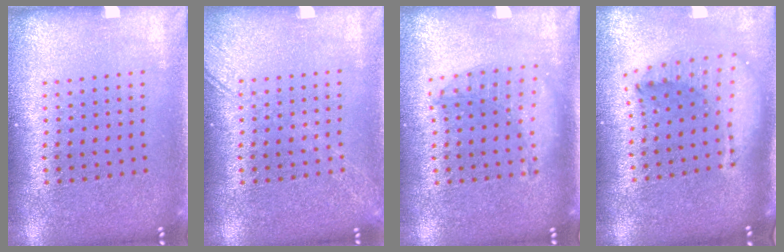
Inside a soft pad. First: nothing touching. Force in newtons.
{"total": 1.8, "press": 1.8, "slide": 0.2}
{"total": 1.2, "press": 1.2, "slide": 0.3}
{"total": 2.2, "press": 1.7, "slide": 1.4}